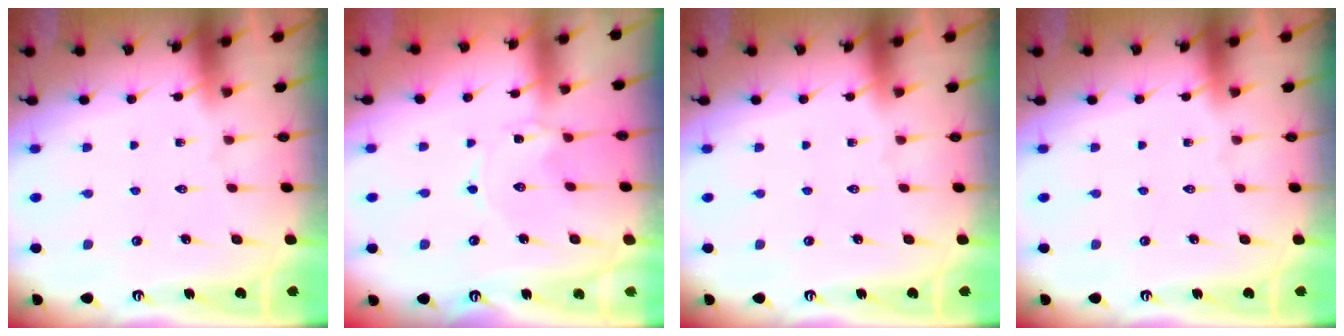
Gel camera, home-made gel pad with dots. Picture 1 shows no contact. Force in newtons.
{"total": 1.1, "press": 1.1, "slide": 0.2}
{"total": 0.0}
{"total": 0.0}